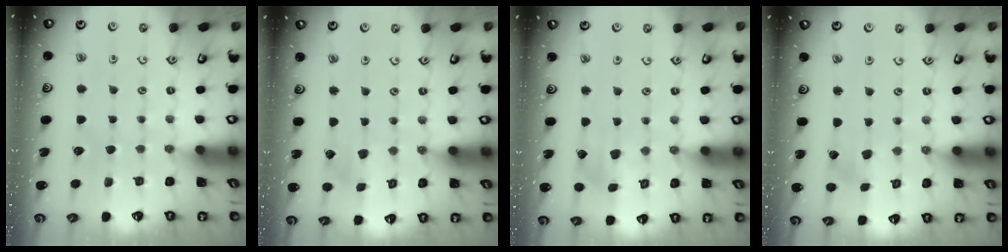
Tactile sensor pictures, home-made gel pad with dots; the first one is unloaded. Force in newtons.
{"total": 1.7, "press": 1.7, "slide": 0.1}
{"total": 3.6, "press": 3.6, "slide": 0.5}
{"total": 1.6, "press": 1.5, "slide": 0.2}